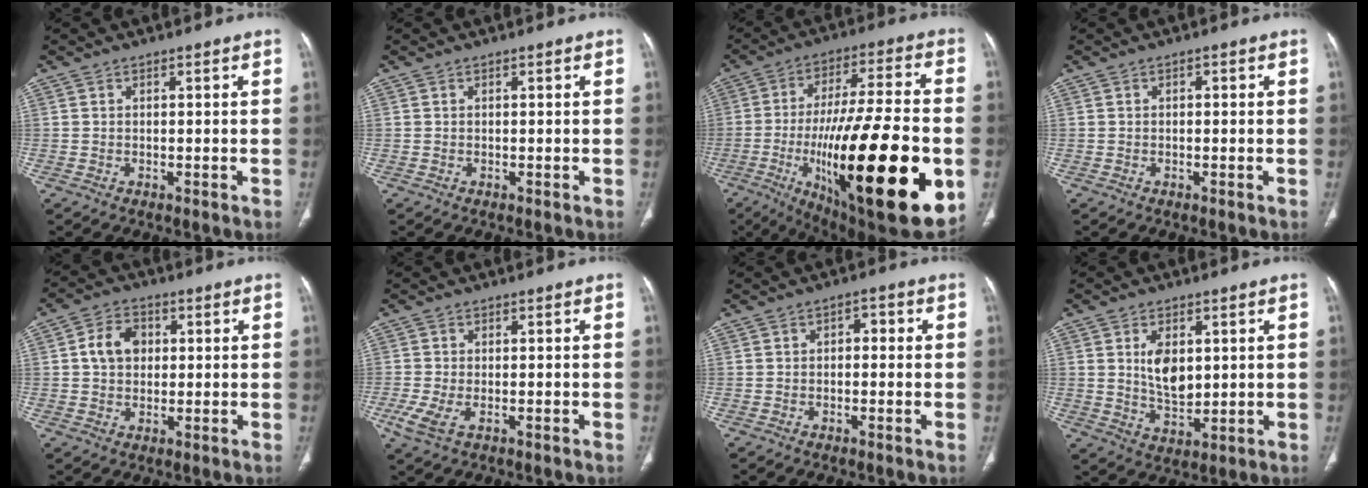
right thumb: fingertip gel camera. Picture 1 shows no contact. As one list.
[{"total": 0.0}, {"total": 36.1, "force": [-8.7, 10.3, 33.5], "torque": [-0.510, -0.014, -0.122]}, {"total": 0.8, "force": [0.1, 0.5, 0.6], "torque": [-0.008, 0.003, 0.001]}, {"total": 6.6, "force": [1.1, 5.2, 4.1], "torque": [-0.058, 0.008, 0.015]}, {"total": 4.2, "force": [-1.6, 1.8, 3.4], "torque": [-0.086, -0.007, -0.029]}, {"total": 2.4, "force": [0.1, 1.6, 1.8], "torque": [-0.015, 0.011, -0.006]}, {"total": 7.7, "force": [1.8, 4.5, 6.0], "torque": [-0.087, -0.015, 0.042]}]